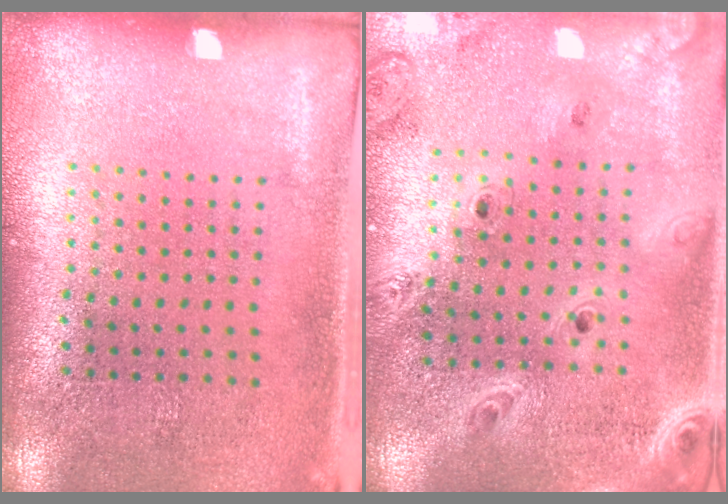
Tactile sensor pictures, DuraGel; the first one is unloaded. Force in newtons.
{"total": 2.9, "press": 2.5, "slide": 1.6}